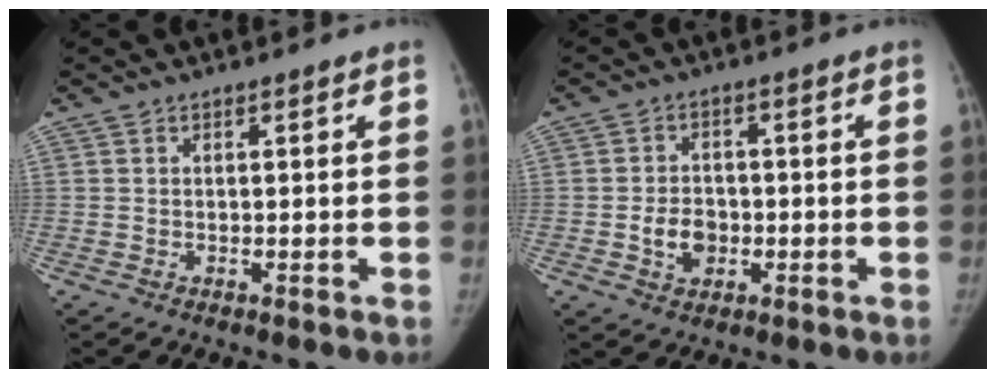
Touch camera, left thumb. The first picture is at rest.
{"total": 5.4, "force": [-1.4, 4.2, 3.2], "torque": [-0.033, 0.010, -0.022]}